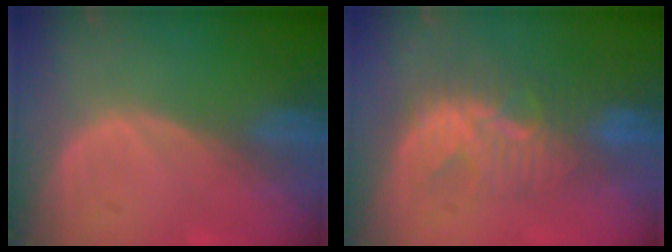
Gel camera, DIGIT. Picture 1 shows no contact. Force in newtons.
{"total": 8.0, "press": 7.8, "slide": 1.9}